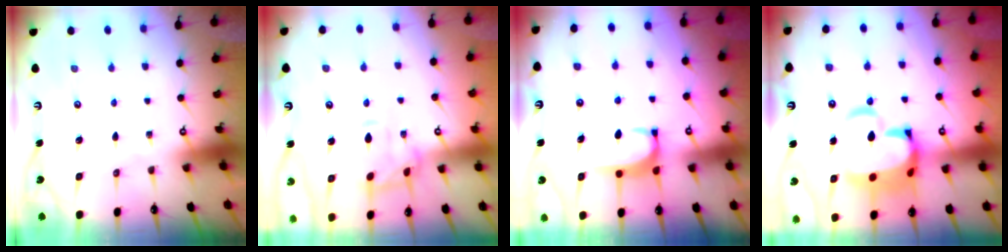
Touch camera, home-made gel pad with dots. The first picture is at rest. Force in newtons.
{"total": 1.3, "press": 1.2, "slide": 0.4}
{"total": 1.8, "press": 1.8, "slide": 0.5}
{"total": 10.7, "press": 10.6, "slide": 1.9}